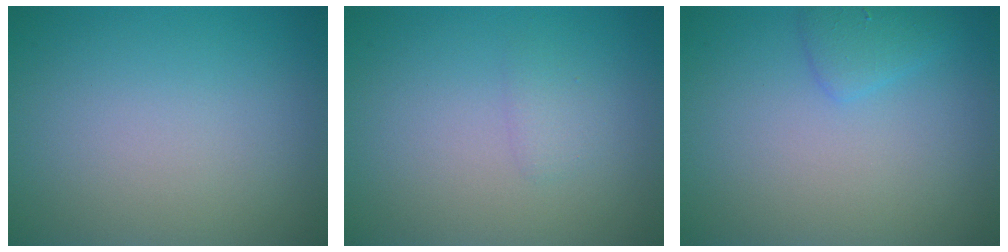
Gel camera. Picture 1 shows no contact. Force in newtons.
{"total": 0.9, "press": 0.9, "slide": 0.1}
{"total": 1.6, "press": 1.6, "slide": 0.1}